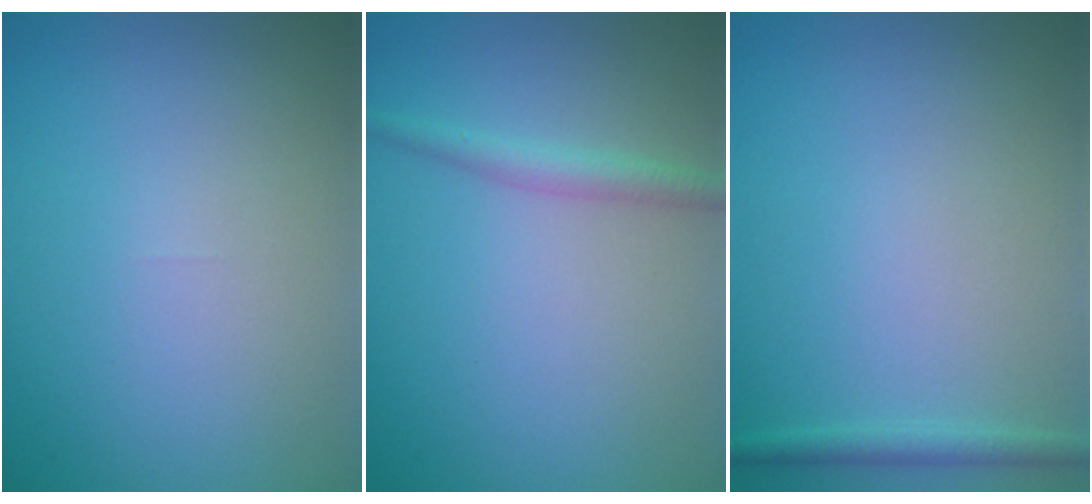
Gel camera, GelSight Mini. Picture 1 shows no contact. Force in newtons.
{"total": 1.9, "press": 1.9, "slide": 0.0}
{"total": 1.3, "press": 1.3, "slide": 0.1}